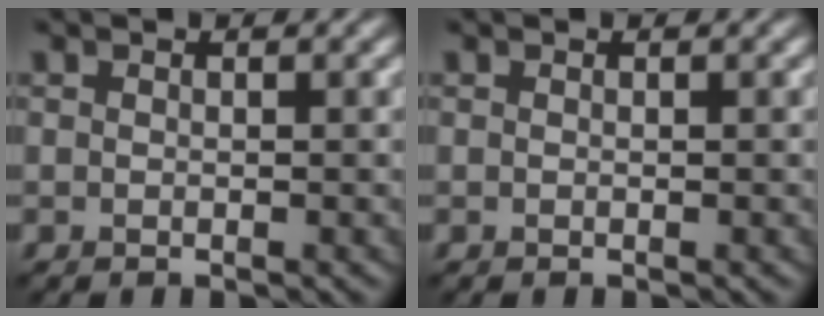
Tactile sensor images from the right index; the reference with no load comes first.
{"total": 0.0}